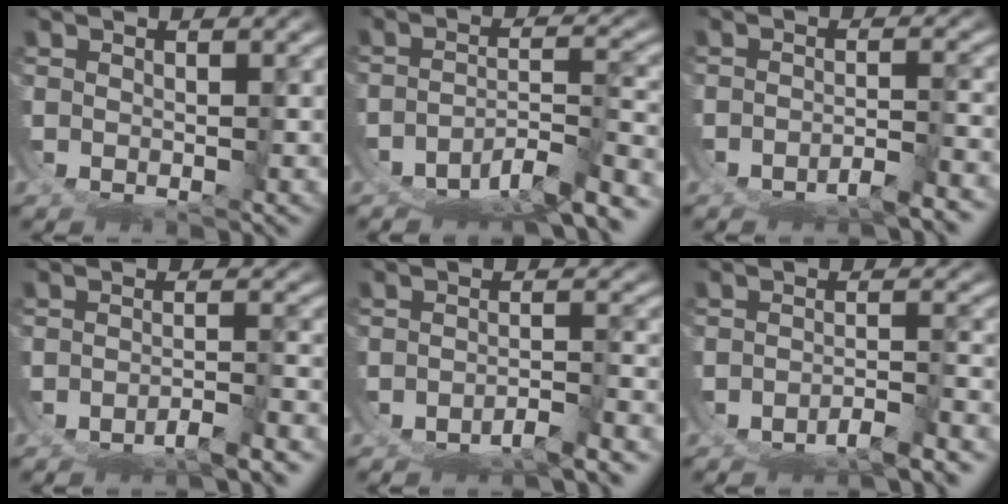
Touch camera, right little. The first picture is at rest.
{"total": 6.5, "force": [-5.0, 2.7, 3.2], "torque": [-0.046, -0.016, -0.071]}
{"total": 3.6, "force": [-2.9, 1.1, 1.7], "torque": [-0.032, -0.015, -0.041]}
{"total": 4.2, "force": [-3.4, 1.4, 2.0], "torque": [-0.037, -0.017, -0.047]}
{"total": 4.0, "force": [-3.3, 1.5, 1.8], "torque": [-0.037, -0.017, -0.047]}
{"total": 4.5, "force": [-3.6, 1.7, 2.2], "torque": [-0.040, -0.019, -0.050]}